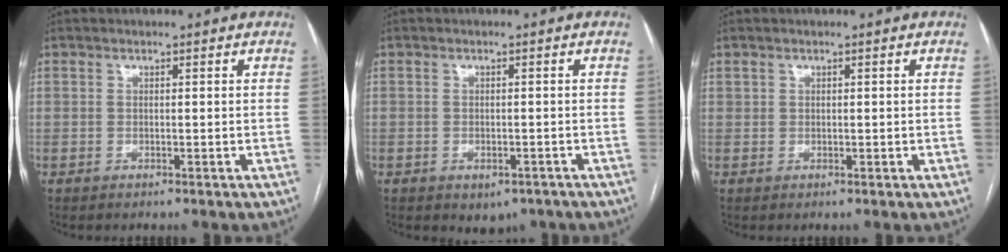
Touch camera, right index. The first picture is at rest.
{"total": 3.6, "force": [-2.4, 2.2, 1.6], "torque": [-0.009, 0.001, -0.022]}
{"total": 0.6, "force": [0.3, 0.5, 0.2], "torque": [0.001, 0.002, 0.007]}